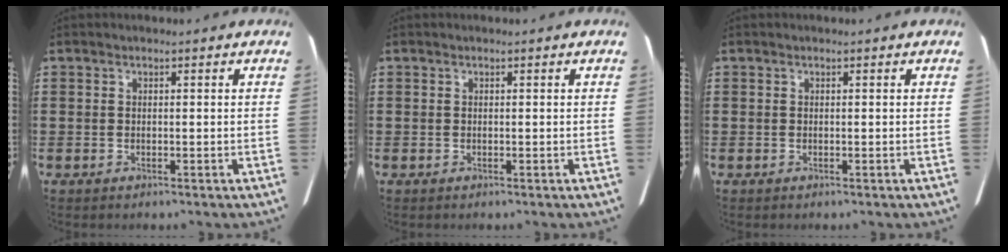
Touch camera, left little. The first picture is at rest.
{"total": 0.0}
{"total": 0.0}